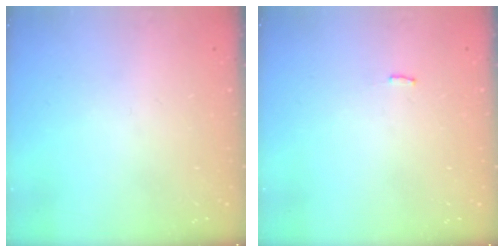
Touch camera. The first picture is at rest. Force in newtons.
{"total": 2.5, "press": 2.5, "slide": 0.1}